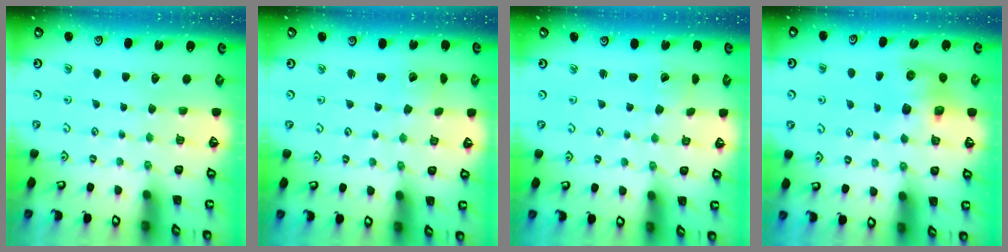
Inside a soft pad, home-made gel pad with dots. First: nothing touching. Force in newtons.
{"total": 2.3, "press": 2.3, "slide": 0.2}
{"total": 1.5, "press": 1.5, "slide": 0.1}
{"total": 7.3, "press": 7.2, "slide": 1.0}